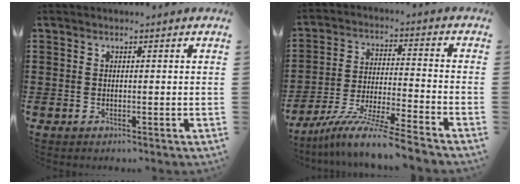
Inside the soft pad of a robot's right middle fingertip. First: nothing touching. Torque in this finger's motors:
{"motor_torque": [2.14, 0.00, 0.37, 0.21]}